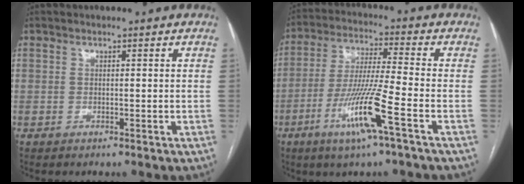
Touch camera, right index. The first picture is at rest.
{"total": 11.9, "force": [-5.2, -0.6, 10.6], "torque": [-0.211, -0.016, -0.103]}